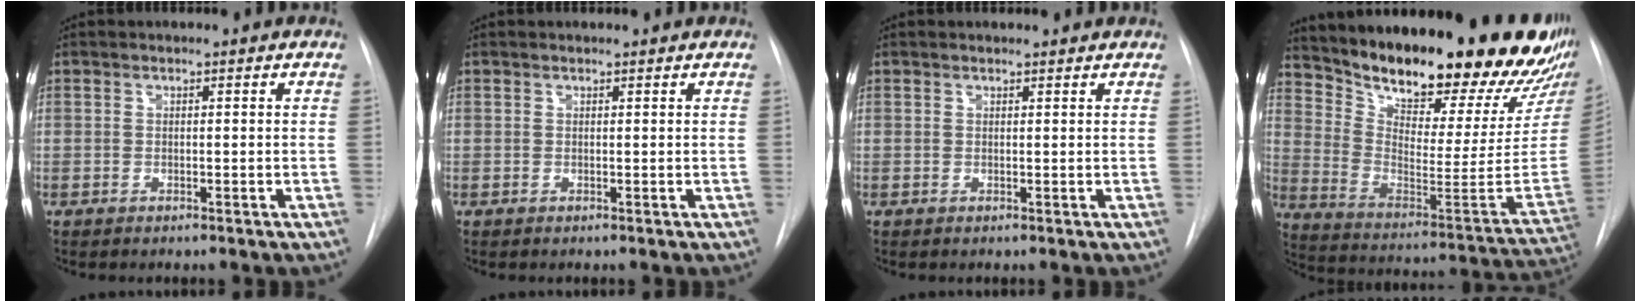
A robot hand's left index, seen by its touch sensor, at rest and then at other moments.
{"total": 1.5, "force": [1.4, 0.2, 0.3], "torque": [-0.008, 0.014, 0.018]}
{"total": 2.7, "force": [2.7, 0.4, 0.5], "torque": [-0.010, 0.015, 0.029]}
{"total": 27.7, "force": [23.5, 5.6, 13.5], "torque": [-0.222, -0.081, 0.317]}